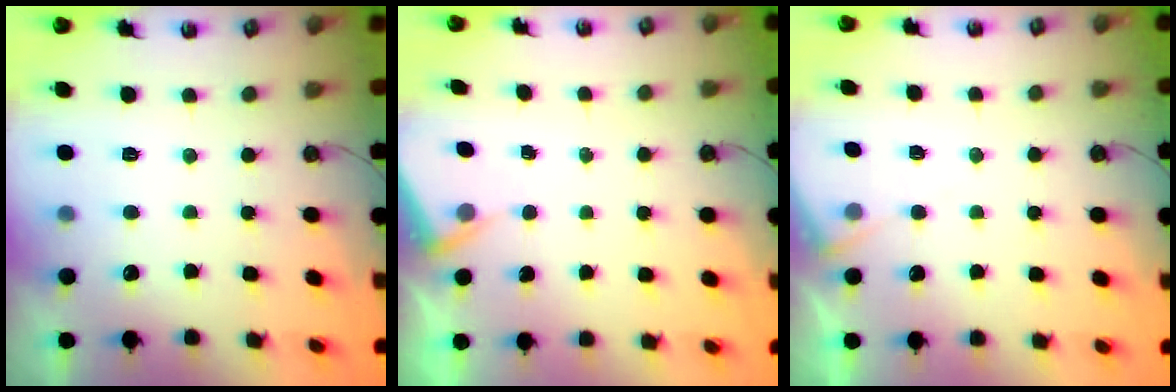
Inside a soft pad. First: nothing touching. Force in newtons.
{"total": 3.0, "press": 3.0, "slide": 0.5}
{"total": 4.4, "press": 4.4, "slide": 0.7}